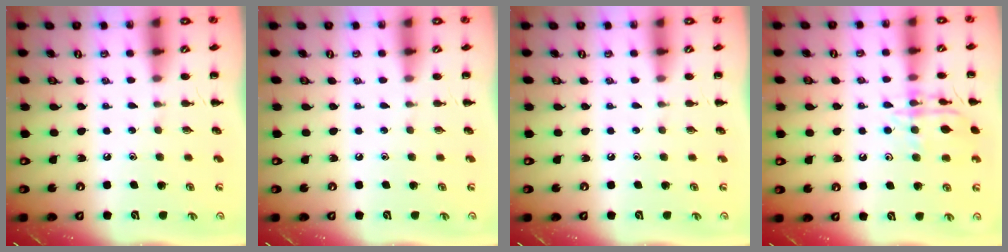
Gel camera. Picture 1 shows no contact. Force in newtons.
{"total": 0.0}
{"total": 0.0}
{"total": 13.6, "press": 13.6, "slide": 0.8}